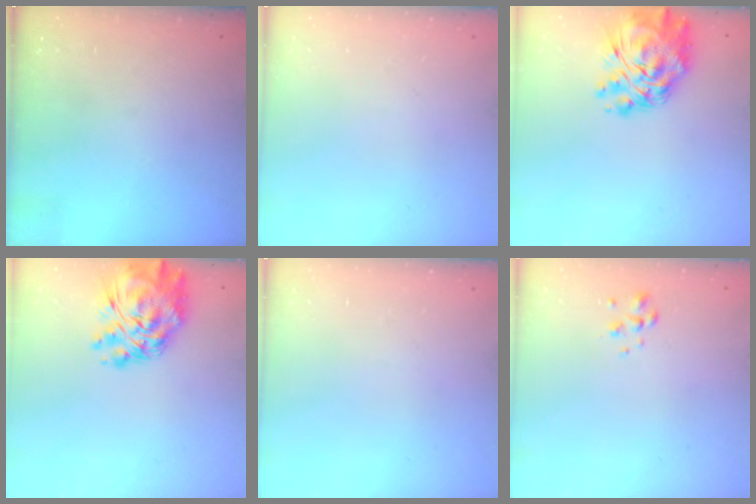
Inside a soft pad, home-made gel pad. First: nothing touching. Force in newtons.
{"total": 0.0}
{"total": 13.3, "press": 12.2, "slide": 5.4}
{"total": 13.3, "press": 12.2, "slide": 5.4}
{"total": 0.0}
{"total": 1.8, "press": 1.7, "slide": 0.5}